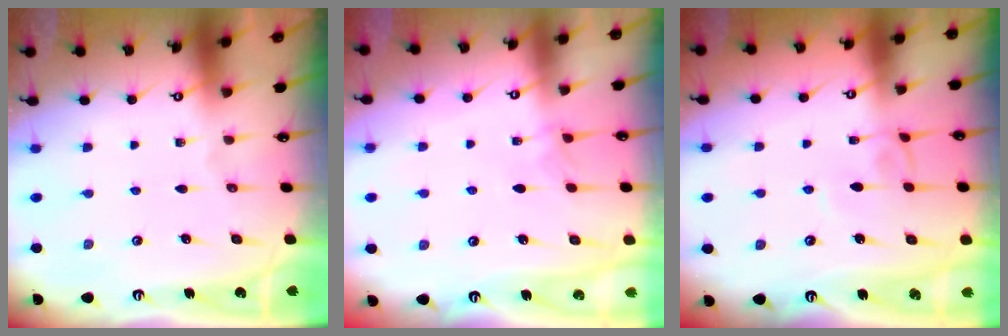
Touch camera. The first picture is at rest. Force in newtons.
{"total": 0.0}
{"total": 2.7, "press": 2.7, "slide": 0.2}